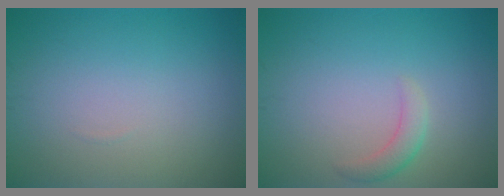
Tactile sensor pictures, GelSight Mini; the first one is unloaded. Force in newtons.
{"total": 1.7, "press": 1.7, "slide": 0.1}